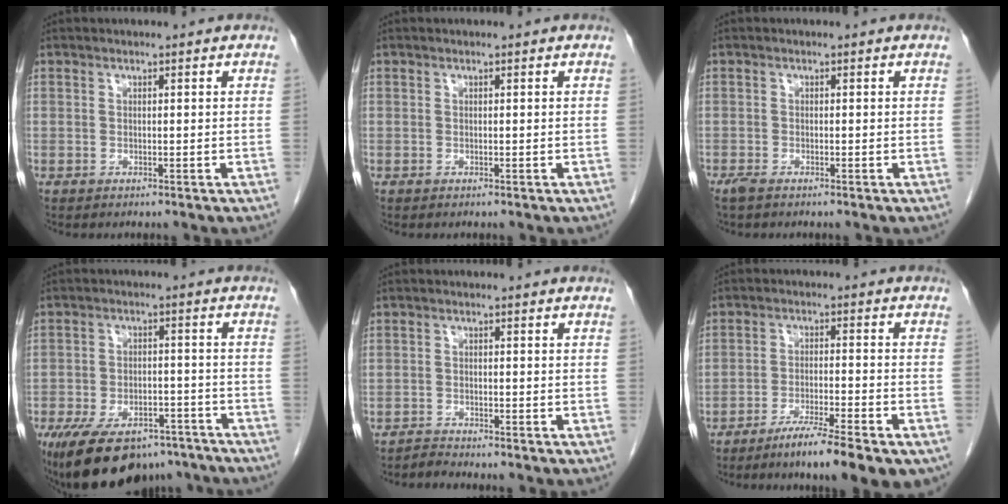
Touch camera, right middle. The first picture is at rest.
{"total": 0.0}
{"total": 2.0, "force": [-1.6, 0.6, 1.0], "torque": [-0.026, -0.006, -0.025]}
{"total": 15.6, "force": [-11.7, 7.0, 7.7], "torque": [-0.143, 0.004, -0.174]}
{"total": 1.5, "force": [-1.4, -0.4, -0.5], "torque": [0.015, -0.010, -0.025]}
{"total": 10.7, "force": [-7.4, 1.0, 7.7], "torque": [-0.111, -0.016, -0.114]}